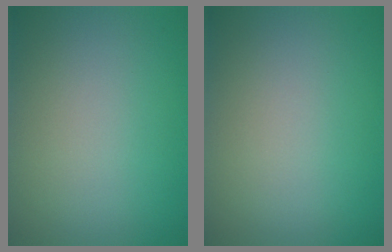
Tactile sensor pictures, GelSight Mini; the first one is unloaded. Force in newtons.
{"total": 0.0}